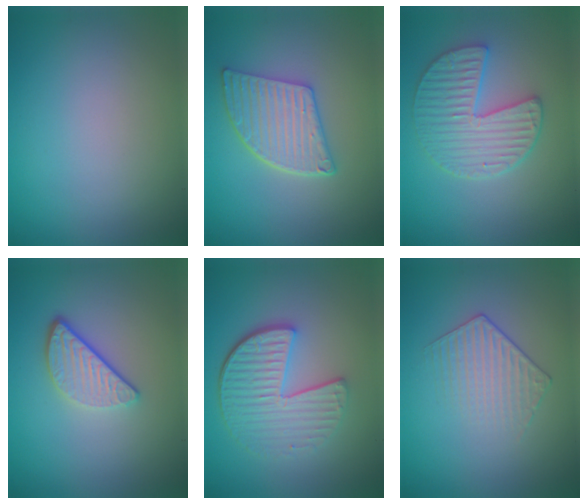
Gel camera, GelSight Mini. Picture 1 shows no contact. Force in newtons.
{"total": 5.1, "press": 4.2, "slide": 3.0}
{"total": 4.5, "press": 4.1, "slide": 2.0}
{"total": 3.4, "press": 2.7, "slide": 2.0}
{"total": 5.3, "press": 4.0, "slide": 3.5}
{"total": 1.9, "press": 1.4, "slide": 1.3}